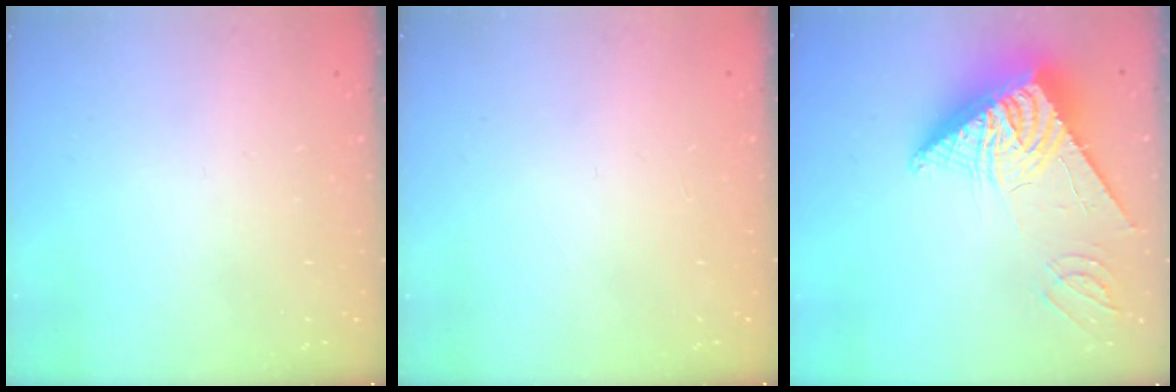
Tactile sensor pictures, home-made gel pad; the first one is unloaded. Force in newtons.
{"total": 0.0}
{"total": 14.7, "press": 14.6, "slide": 1.5}